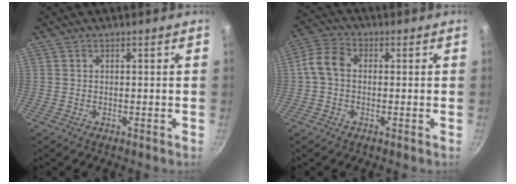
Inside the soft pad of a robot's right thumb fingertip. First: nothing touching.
{"total": 6.0, "force": [-0.1, 4.5, 4.0], "torque": [-0.079, 0.021, -0.018]}